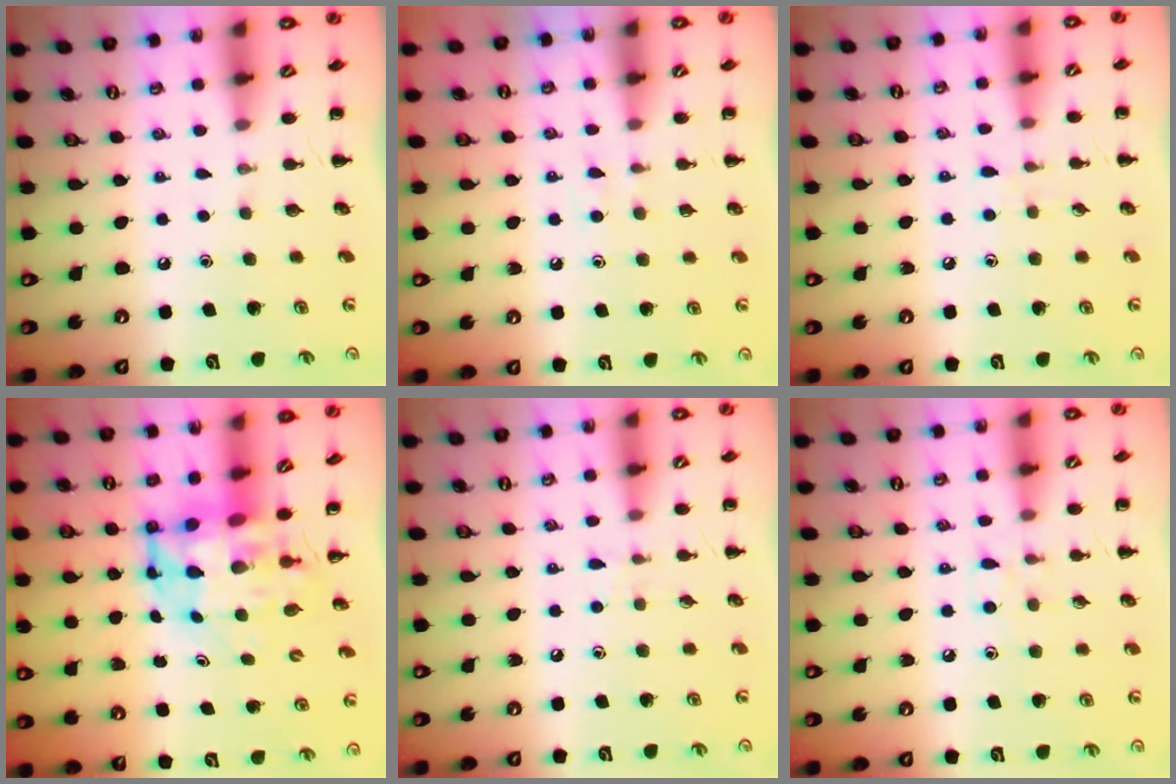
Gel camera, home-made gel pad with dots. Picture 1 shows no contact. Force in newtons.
{"total": 2.9, "press": 2.5, "slide": 1.4}
{"total": 4.8, "press": 4.3, "slide": 2.0}
{"total": 7.5, "press": 7.2, "slide": 2.1}
{"total": 4.4, "press": 4.0, "slide": 1.8}
{"total": 5.4, "press": 5.0, "slide": 2.0}